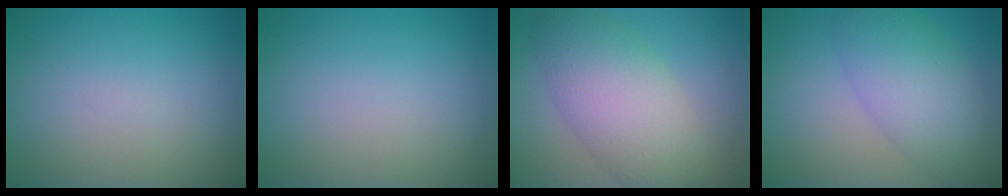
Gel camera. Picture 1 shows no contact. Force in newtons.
{"total": 0.0}
{"total": 7.1, "press": 7.1, "slide": 0.4}
{"total": 5.9, "press": 5.9, "slide": 0.1}